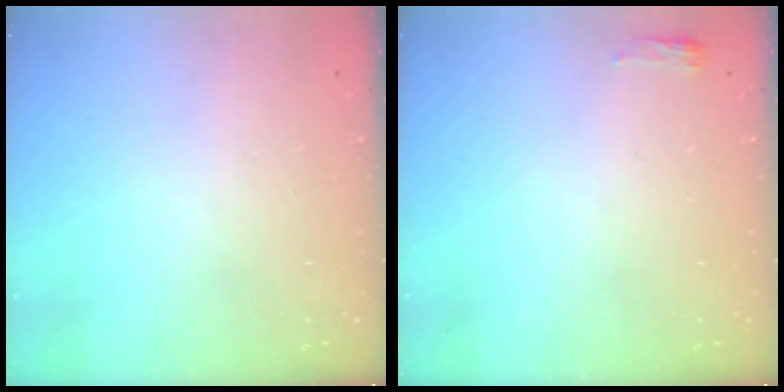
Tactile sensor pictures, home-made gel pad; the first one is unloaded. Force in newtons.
{"total": 2.8, "press": 2.6, "slide": 1.1}